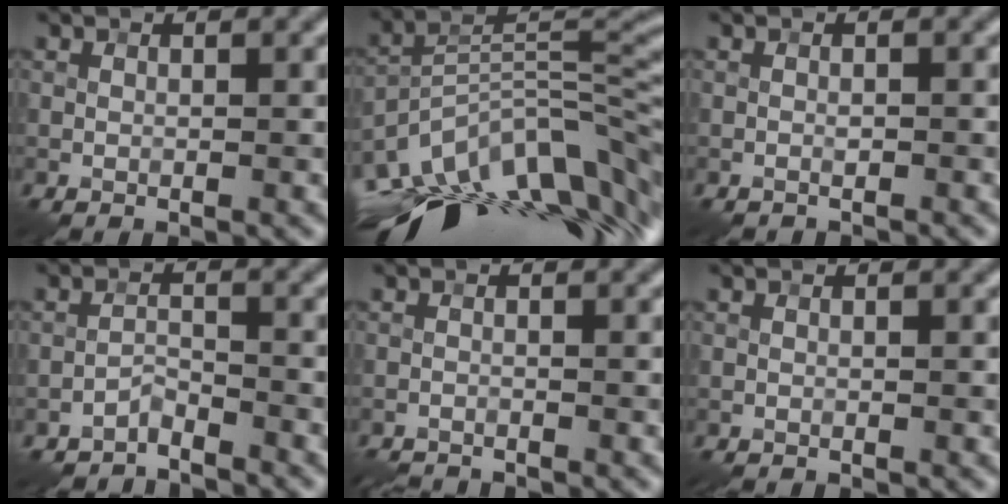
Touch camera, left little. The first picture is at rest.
{"total": 14.9, "force": [-8.8, 6.3, 10.3], "torque": [-0.202, 0.000, -0.141]}
{"total": 0.6, "force": [-0.6, 0.1, 0.2], "torque": [-0.004, 0.001, -0.010]}
{"total": 2.4, "force": [-2.4, 0.3, 0.3], "torque": [-0.005, 0.000, -0.052]}
{"total": 2.8, "force": [-2.8, 0.2, 0.5], "torque": [-0.020, -0.011, -0.052]}
{"total": 0.6, "force": [-0.6, 0.0, 0.0], "torque": [0.003, -0.002, -0.013]}